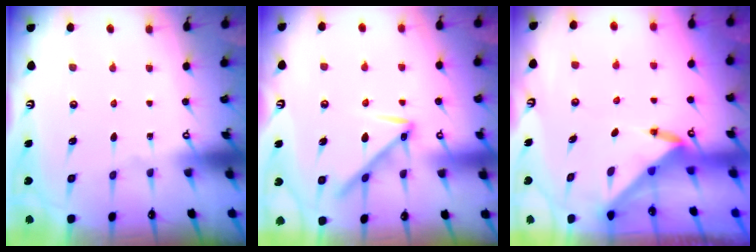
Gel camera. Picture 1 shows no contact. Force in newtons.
{"total": 9.4, "press": 9.4, "slide": 0.6}
{"total": 3.6, "press": 3.6, "slide": 0.3}